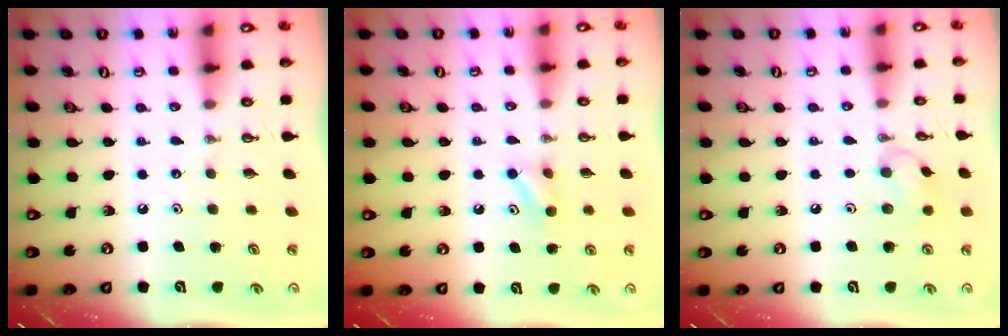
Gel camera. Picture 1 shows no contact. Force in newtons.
{"total": 4.5, "press": 4.4, "slide": 0.4}
{"total": 7.8, "press": 7.3, "slide": 2.7}